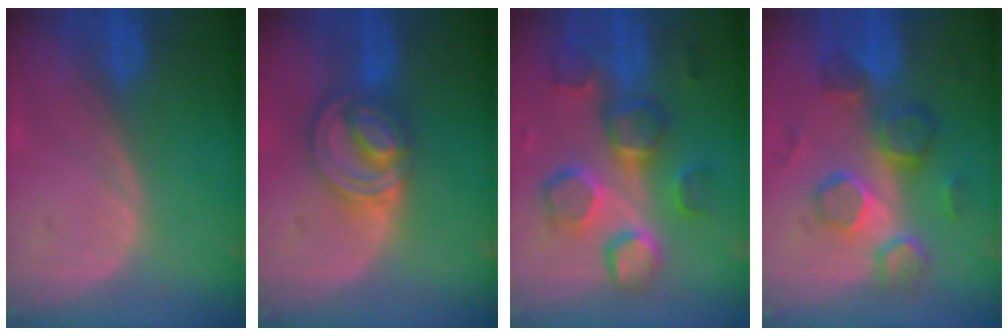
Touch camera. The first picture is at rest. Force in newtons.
{"total": 7.9, "press": 6.9, "slide": 3.9}
{"total": 9.6, "press": 9.5, "slide": 0.9}
{"total": 9.0, "press": 8.6, "slide": 2.8}